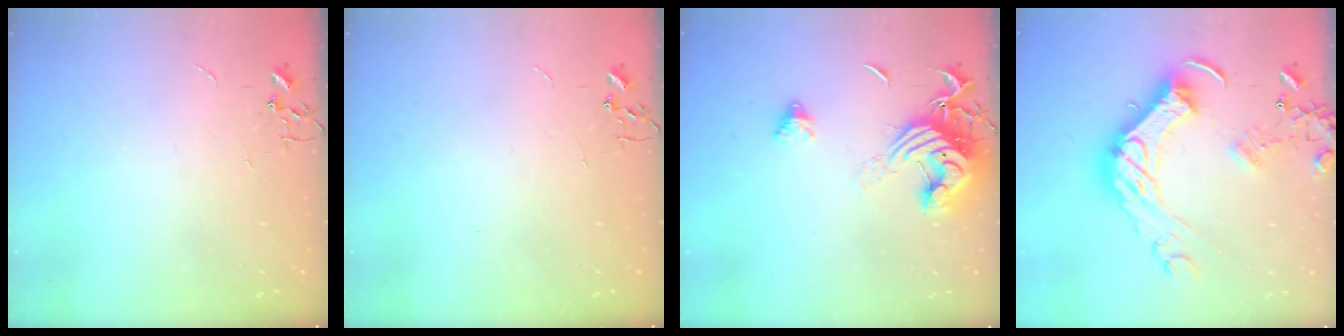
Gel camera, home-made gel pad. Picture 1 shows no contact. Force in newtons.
{"total": 0.0}
{"total": 15.6, "press": 15.5, "slide": 1.7}
{"total": 23.6, "press": 23.4, "slide": 2.4}